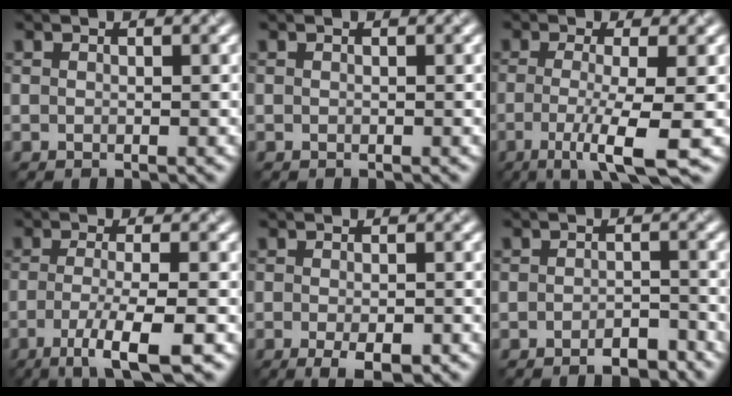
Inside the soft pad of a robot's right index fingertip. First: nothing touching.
{"total": 0.0}
{"total": 5.8, "force": [-2.0, 1.0, 5.3], "torque": [-0.095, -0.008, -0.030]}
{"total": 5.5, "force": [-3.0, 0.8, 4.6], "torque": [-0.082, 0.000, -0.049]}
{"total": 3.0, "force": [-1.9, 0.4, 2.3], "torque": [-0.044, -0.001, -0.014]}
{"total": 2.2, "force": [-2.1, 0.1, 0.6], "torque": [-0.012, 0.008, -0.025]}